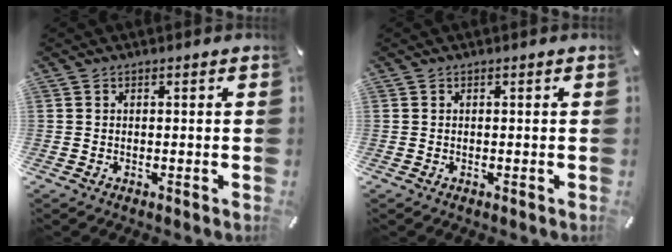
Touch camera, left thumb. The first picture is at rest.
{"total": 0.0}